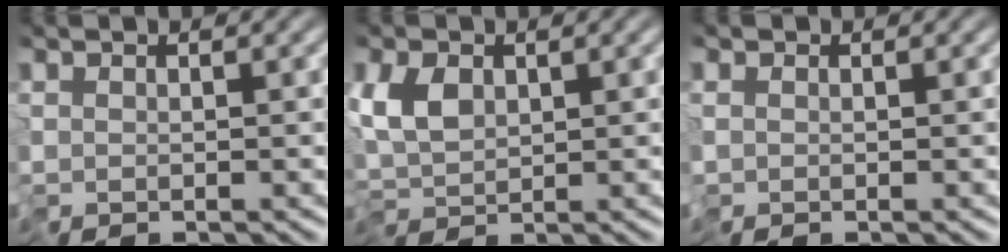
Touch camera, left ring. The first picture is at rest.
{"total": 3.3, "force": [-0.2, 2.2, 2.5], "torque": [-0.051, 0.004, -0.012]}
{"total": 0.7, "force": [0.0, 0.7, 0.2], "torque": [-0.006, 0.000, -0.003]}